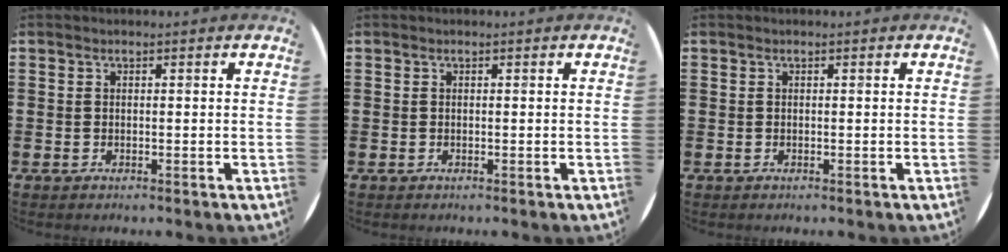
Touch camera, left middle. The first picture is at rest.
{"total": 0.0}
{"total": 0.0}